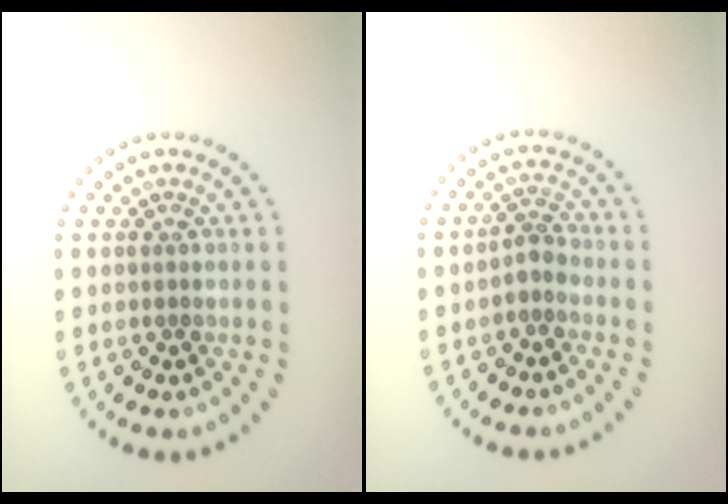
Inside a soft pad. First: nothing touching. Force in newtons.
{"total": 1.6, "press": 1.3, "slide": 1.0}